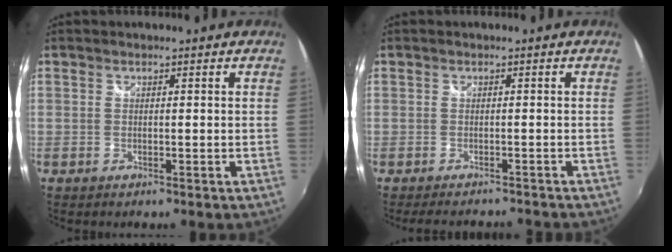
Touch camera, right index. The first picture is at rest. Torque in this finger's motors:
{"motor_torque": [-1.95, -0.19, -0.97, -0.21]}